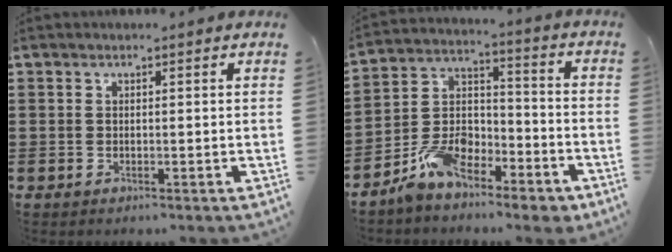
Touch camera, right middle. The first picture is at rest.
{"total": 9.3, "force": [-7.1, 4.4, 4.1], "torque": [-0.095, 0.022, -0.137]}